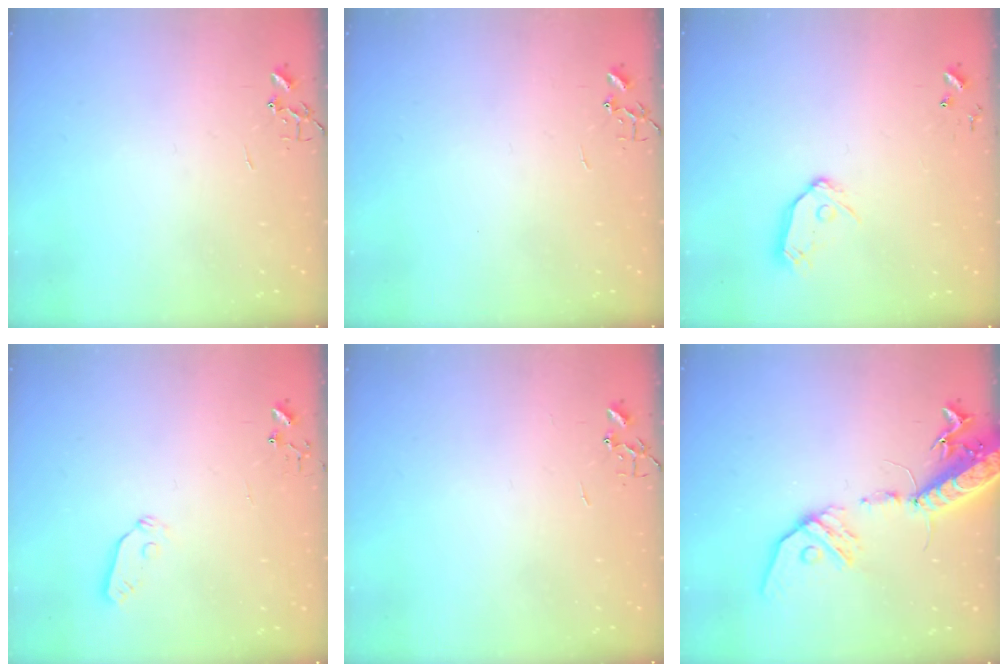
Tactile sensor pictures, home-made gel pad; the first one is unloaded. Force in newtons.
{"total": 0.0}
{"total": 9.2, "press": 9.1, "slide": 0.8}
{"total": 3.8, "press": 3.8, "slide": 0.6}
{"total": 0.0}
{"total": 18.2, "press": 17.7, "slide": 4.0}